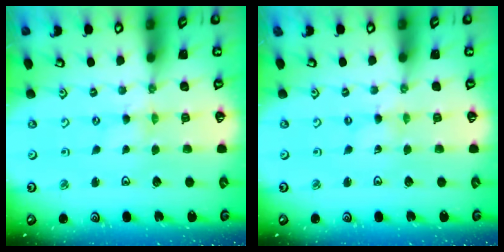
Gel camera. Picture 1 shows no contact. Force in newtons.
{"total": 0.0}